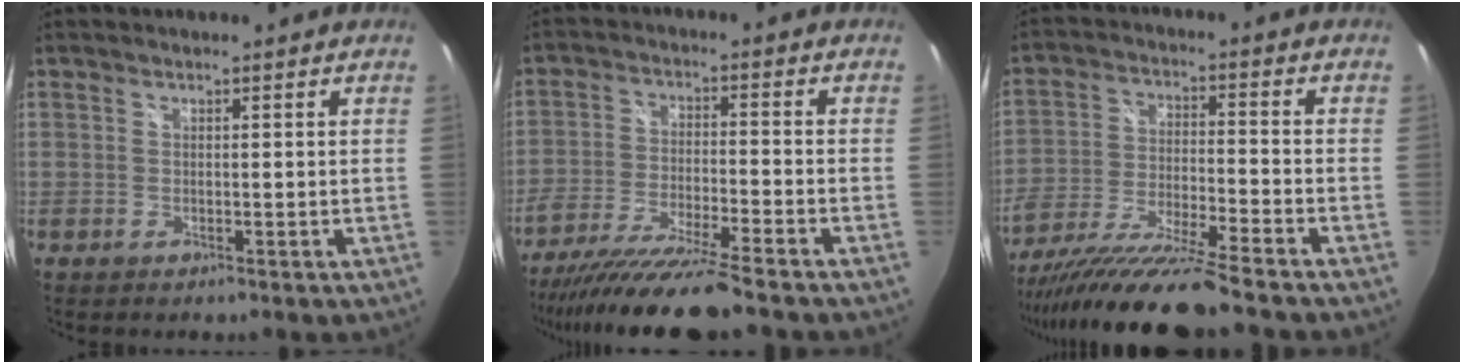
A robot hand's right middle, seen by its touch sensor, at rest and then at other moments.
{"total": 14.3, "force": [-12.4, -0.8, 7.0], "torque": [-0.150, -0.030, -0.218]}
{"total": 15.6, "force": [-13.4, -1.0, 8.0], "torque": [-0.163, -0.036, -0.243]}